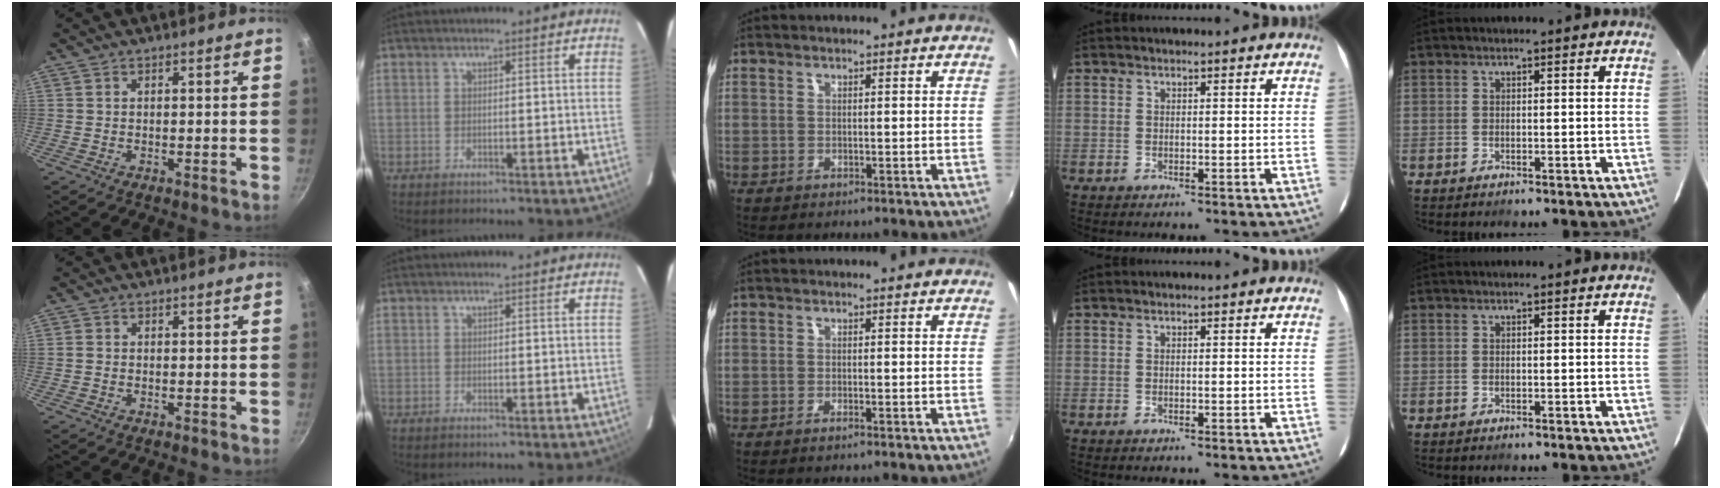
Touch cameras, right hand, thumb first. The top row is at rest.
{"thumb": {"total": 0.6, "force": [-0.1, 0.5, 0.2], "torque": [-0.005, 0.002, -0.004]}, "middle": {"total": 0.8, "force": [-0.5, -0.1, 0.5], "torque": [-0.011, 0.000, -0.012]}}